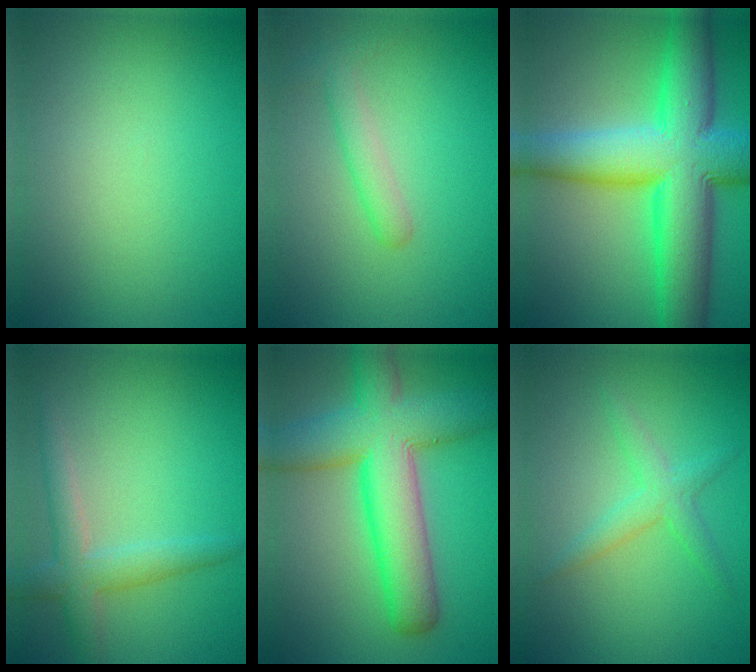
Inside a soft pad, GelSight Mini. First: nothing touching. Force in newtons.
{"total": 2.0, "press": 2.0, "slide": 0.1}
{"total": 13.3, "press": 13.3, "slide": 0.2}
{"total": 3.4, "press": 3.4, "slide": 0.1}
{"total": 9.9, "press": 9.9, "slide": 0.4}
{"total": 2.2, "press": 2.2, "slide": 0.1}